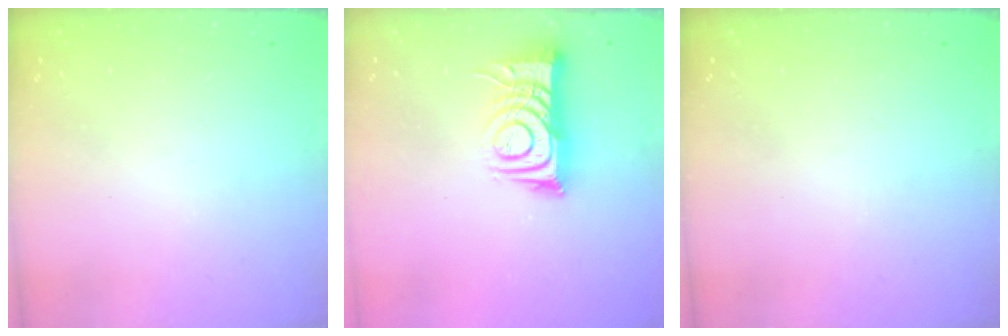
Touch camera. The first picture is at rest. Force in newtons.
{"total": 10.6, "press": 10.5, "slide": 1.1}
{"total": 0.0}